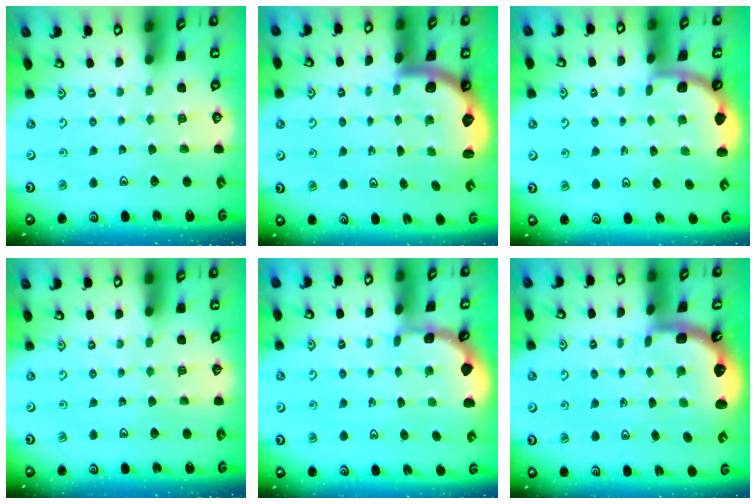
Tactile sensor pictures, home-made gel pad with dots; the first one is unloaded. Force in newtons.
{"total": 2.9, "press": 2.8, "slide": 0.4}
{"total": 1.9, "press": 1.9, "slide": 0.0}
{"total": 0.0}
{"total": 1.6, "press": 1.5, "slide": 0.2}
{"total": 2.7, "press": 1.4, "slide": 2.3}